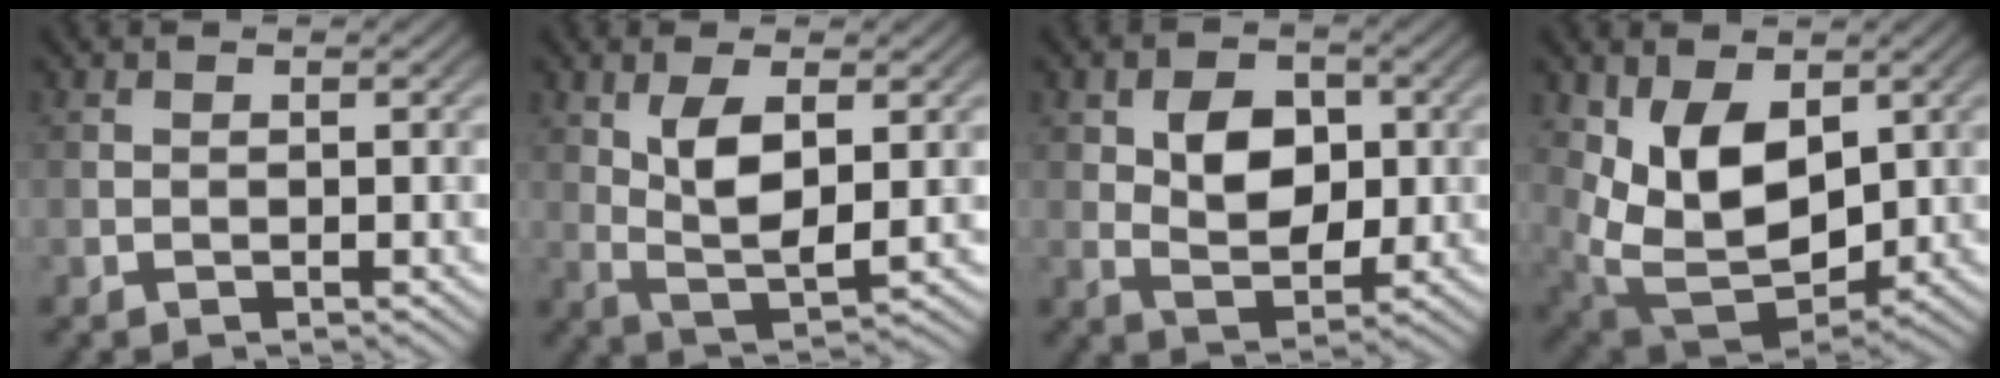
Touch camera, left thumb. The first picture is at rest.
{"total": 6.7, "force": [1.6, 2.7, 5.9], "torque": [-0.120, -0.004, 0.033]}
{"total": 6.3, "force": [1.1, 4.2, 4.5], "torque": [-0.078, -0.002, 0.016]}
{"total": 10.3, "force": [2.7, 6.4, 7.6], "torque": [-0.161, -0.022, 0.057]}